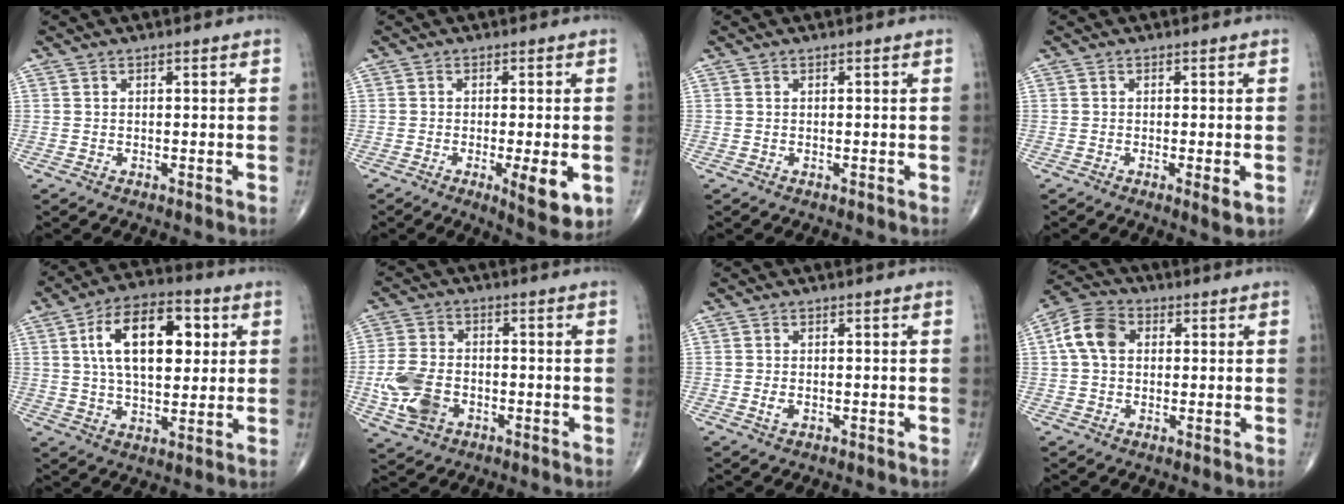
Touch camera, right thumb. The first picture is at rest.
{"total": 7.1, "force": [-2.0, 1.6, 6.6], "torque": [-0.093, -0.017, -0.029]}
{"total": 0.0}
{"total": 2.6, "force": [-0.8, 0.4, 2.4], "torque": [-0.040, -0.010, -0.014]}
{"total": 16.8, "force": [4.2, 9.0, 13.6], "torque": [-0.201, 0.005, 0.067]}
{"total": 9.5, "force": [-2.8, 6.5, 6.4], "torque": [-0.132, 0.009, -0.052]}
{"total": 1.5, "force": [-0.4, 0.9, 1.2], "torque": [-0.024, 0.000, -0.008]}
{"total": 7.8, "force": [1.3, 5.7, 5.2], "torque": [-0.099, 0.020, 0.016]}